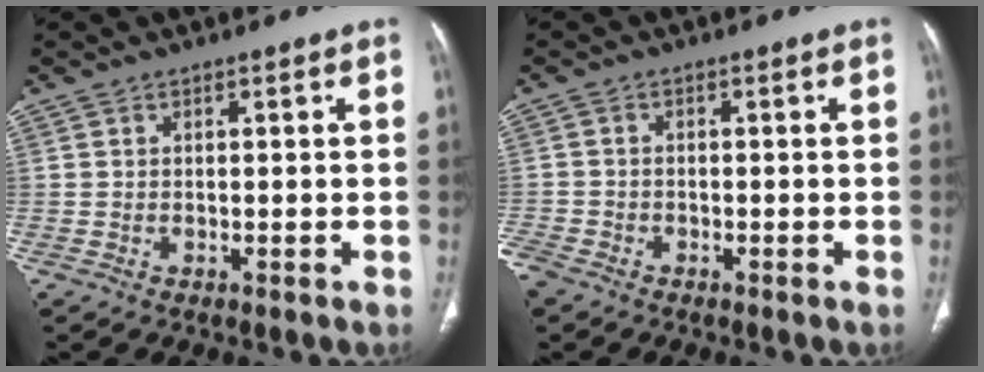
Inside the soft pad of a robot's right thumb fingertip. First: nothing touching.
{"total": 3.9, "force": [-2.8, 2.2, 1.4], "torque": [-0.041, 0.002, -0.057]}